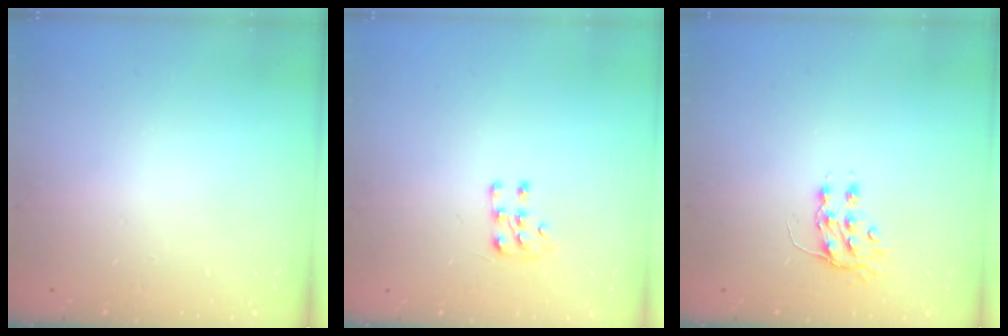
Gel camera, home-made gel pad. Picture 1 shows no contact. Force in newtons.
{"total": 6.3, "press": 6.1, "slide": 1.6}
{"total": 7.6, "press": 7.5, "slide": 0.9}